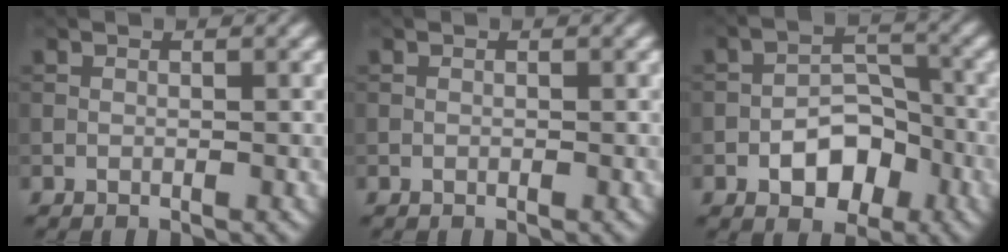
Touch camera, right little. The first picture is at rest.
{"total": 0.0}
{"total": 5.4, "force": [-2.3, 3.2, 3.6], "torque": [-0.045, 0.006, -0.041]}